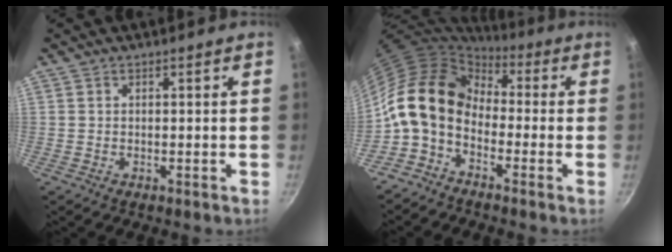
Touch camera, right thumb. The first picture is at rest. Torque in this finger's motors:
{"motor_torque": [2.56, 2.45, 1.21, -1.15, 0.48]}